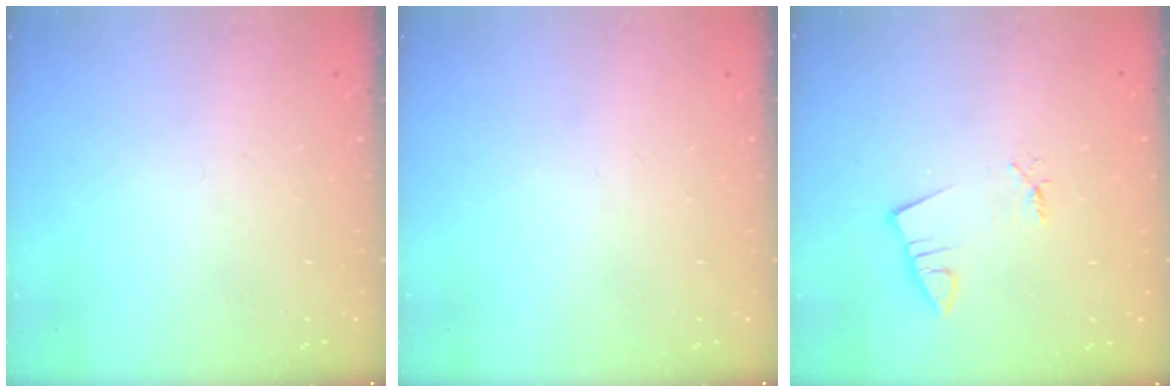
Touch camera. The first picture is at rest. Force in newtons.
{"total": 0.0}
{"total": 1.4, "press": 1.4, "slide": 0.1}